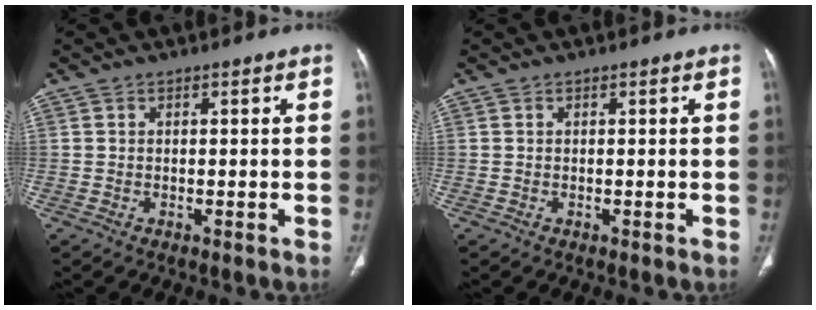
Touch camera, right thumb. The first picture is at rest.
{"total": 0.0}